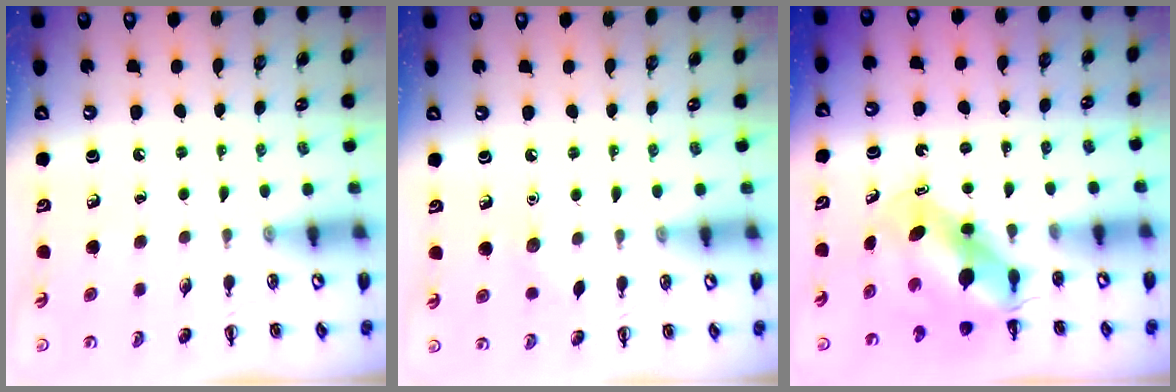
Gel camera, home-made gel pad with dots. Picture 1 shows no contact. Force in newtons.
{"total": 4.6, "press": 4.5, "slide": 1.2}
{"total": 6.8, "press": 6.6, "slide": 1.5}